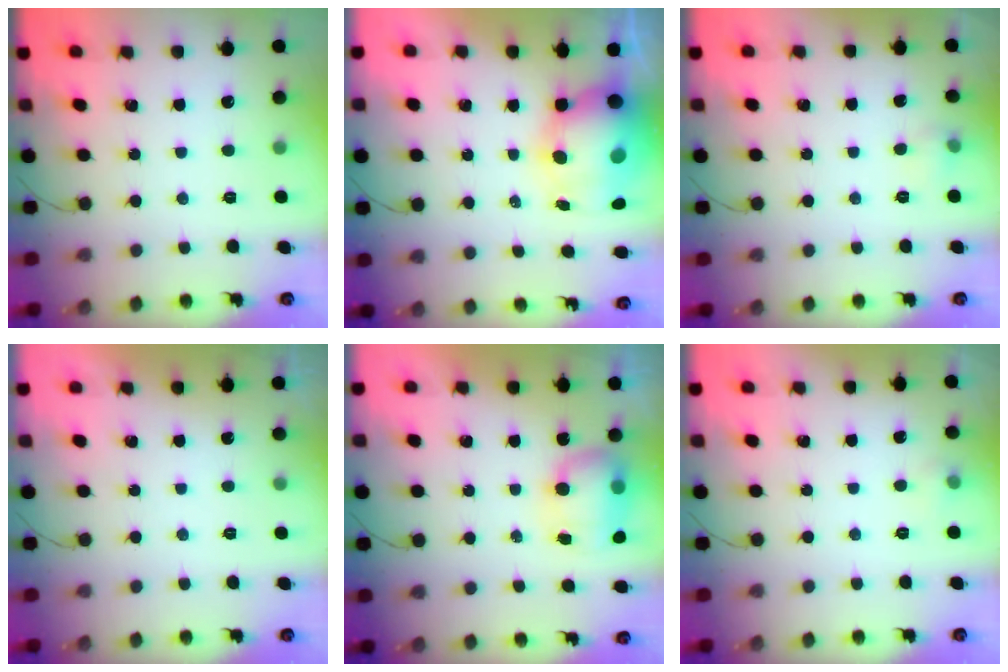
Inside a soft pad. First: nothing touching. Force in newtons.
{"total": 11.7, "press": 11.4, "slide": 2.8}
{"total": 4.0, "press": 3.7, "slide": 1.5}
{"total": 0.0}
{"total": 8.1, "press": 7.7, "slide": 2.4}
{"total": 6.4, "press": 3.3, "slide": 5.5}